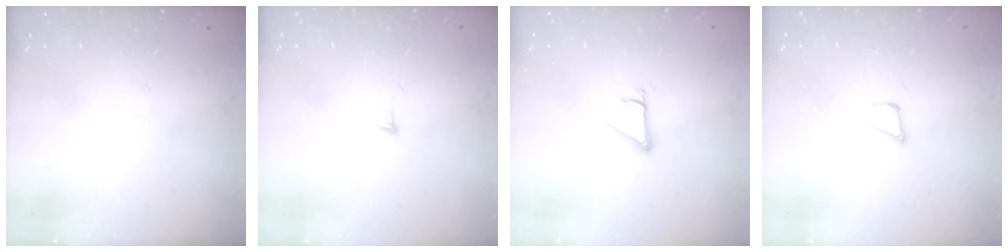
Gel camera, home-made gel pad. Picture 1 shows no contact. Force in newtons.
{"total": 3.6, "press": 3.6, "slide": 0.3}
{"total": 2.5, "press": 2.5, "slide": 0.2}
{"total": 3.3, "press": 3.2, "slide": 0.8}